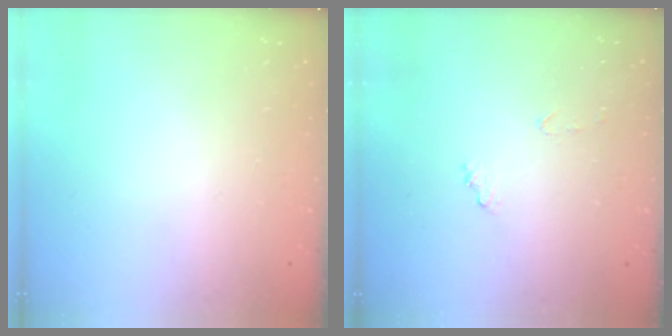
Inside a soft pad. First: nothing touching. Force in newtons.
{"total": 7.1, "press": 7.1, "slide": 0.5}